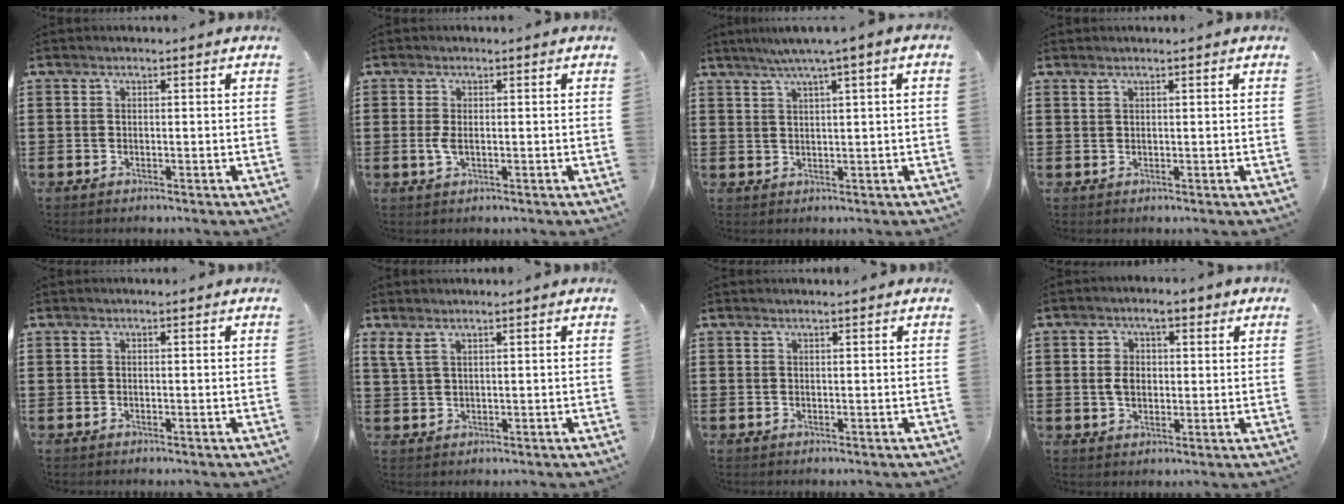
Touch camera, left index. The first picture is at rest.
{"total": 2.0, "force": [-0.1, 0.8, 1.8], "torque": [-0.049, -0.005, -0.006]}
{"total": 3.2, "force": [1.7, -0.5, 2.7], "torque": [-0.054, -0.001, 0.029]}
{"total": 0.7, "force": [0.6, 0.0, 0.3], "torque": [-0.008, -0.001, 0.013]}
{"total": 0.0}
{"total": 2.6, "force": [1.7, 0.9, 1.7], "torque": [-0.040, 0.003, 0.032]}
{"total": 0.6, "force": [0.5, -0.1, 0.3], "torque": [-0.005, -0.002, 0.010]}
{"total": 5.1, "force": [1.7, 2.9, 3.9], "torque": [-0.076, 0.010, 0.024]}